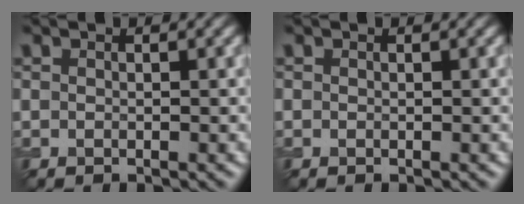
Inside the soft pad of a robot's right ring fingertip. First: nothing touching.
{"total": 0.0}